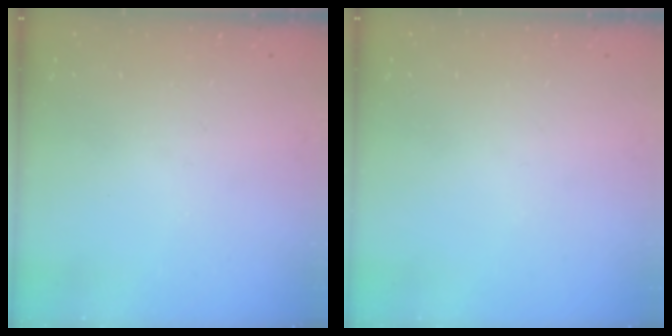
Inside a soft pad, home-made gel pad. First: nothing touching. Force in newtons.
{"total": 0.0}